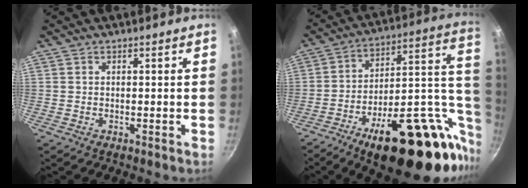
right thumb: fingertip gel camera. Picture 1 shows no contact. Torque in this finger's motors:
{"motor_torque": [3.87, 1.14, 1.86, -0.91, 0.57]}